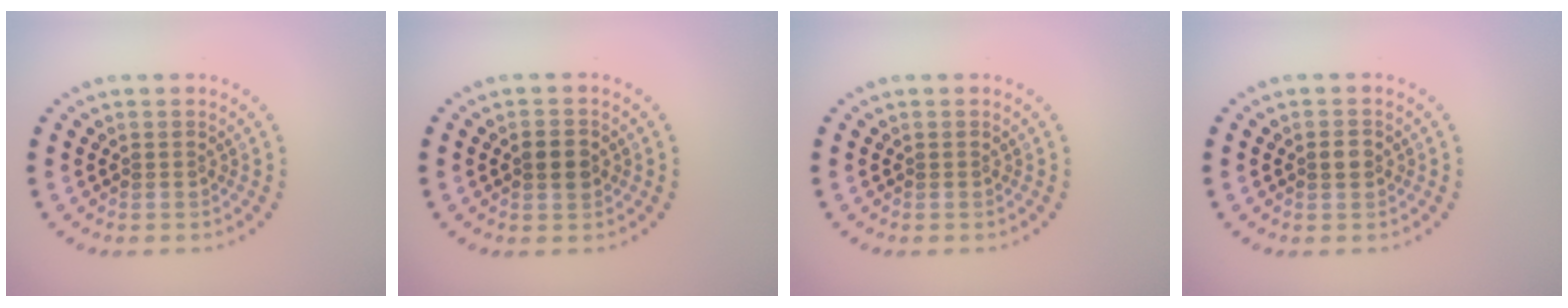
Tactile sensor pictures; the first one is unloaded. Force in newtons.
{"total": 2.3, "press": 2.3, "slide": 0.0}
{"total": 0.0}
{"total": 1.1, "press": 1.1, "slide": 0.2}